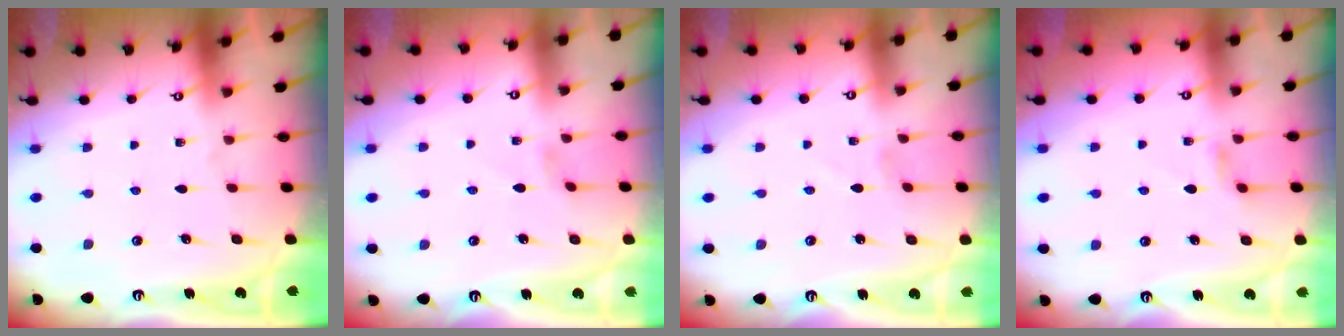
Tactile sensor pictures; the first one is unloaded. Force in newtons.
{"total": 0.7, "press": 0.6, "slide": 0.4}
{"total": 1.3, "press": 1.3, "slide": 0.1}
{"total": 2.9, "press": 2.8, "slide": 0.4}